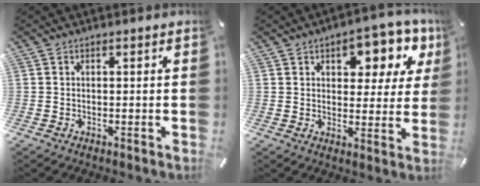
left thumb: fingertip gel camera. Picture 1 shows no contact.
{"total": 10.8, "force": [5.8, 6.1, 6.8], "torque": [-0.077, -0.030, 0.095]}